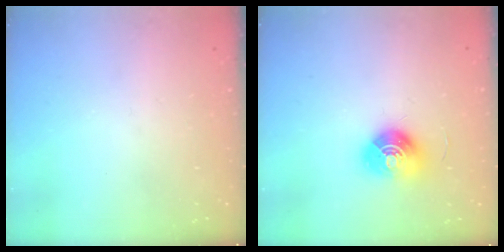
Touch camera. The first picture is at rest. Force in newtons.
{"total": 10.3, "press": 10.3, "slide": 0.5}